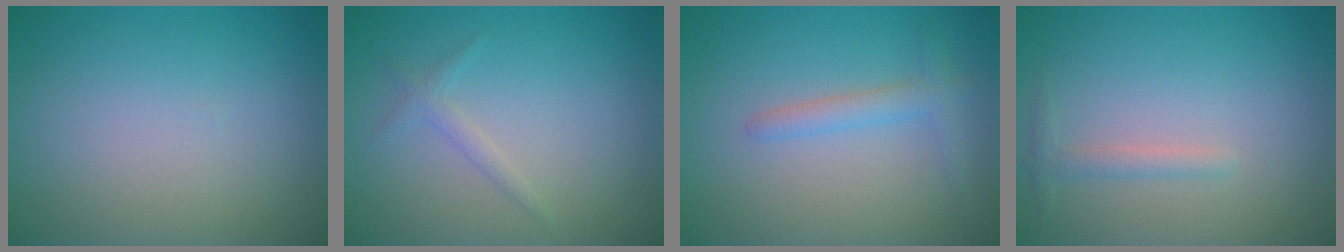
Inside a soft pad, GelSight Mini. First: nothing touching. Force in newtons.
{"total": 1.1, "press": 1.1, "slide": 0.0}
{"total": 2.0, "press": 1.9, "slide": 0.2}
{"total": 1.2, "press": 1.2, "slide": 0.0}